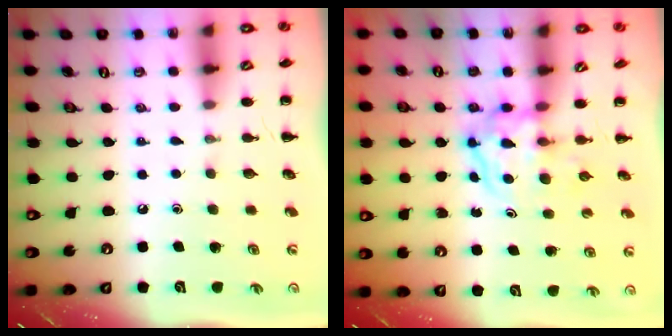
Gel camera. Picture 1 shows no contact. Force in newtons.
{"total": 3.8, "press": 3.8, "slide": 0.4}